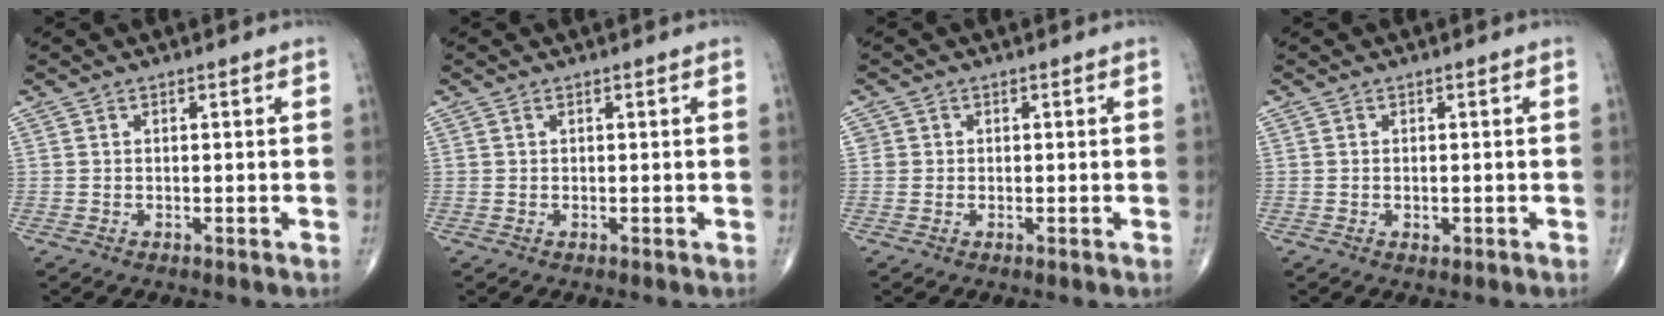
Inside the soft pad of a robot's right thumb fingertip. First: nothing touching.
{"total": 0.0}
{"total": 1.0, "force": [0.1, 1.0, 0.1], "torque": [0.007, 0.003, 0.000]}
{"total": 0.9, "force": [-0.2, 0.6, 0.6], "torque": [-0.009, -0.001, -0.002]}